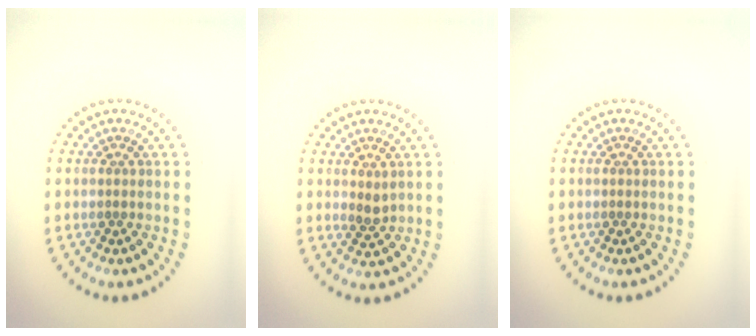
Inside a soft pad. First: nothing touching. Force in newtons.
{"total": 1.2, "press": 1.0, "slide": 0.6}
{"total": 0.0}